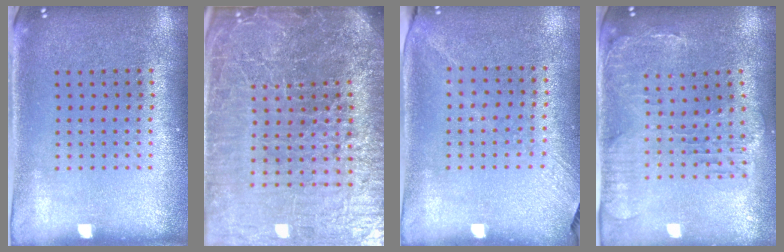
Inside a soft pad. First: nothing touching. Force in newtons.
{"total": 7.6, "press": 6.5, "slide": 3.9}
{"total": 1.3, "press": 1.0, "slide": 0.9}
{"total": 0.9, "press": 0.8, "slide": 0.3}